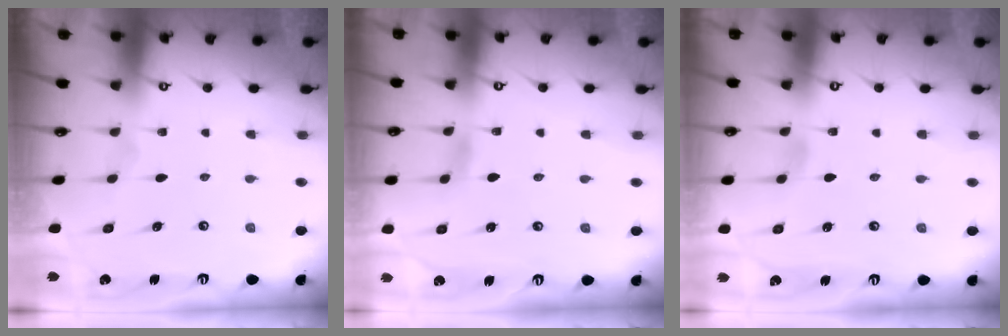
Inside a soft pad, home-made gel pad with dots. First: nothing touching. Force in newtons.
{"total": 2.5, "press": 2.4, "slide": 0.3}
{"total": 1.9, "press": 1.9, "slide": 0.2}